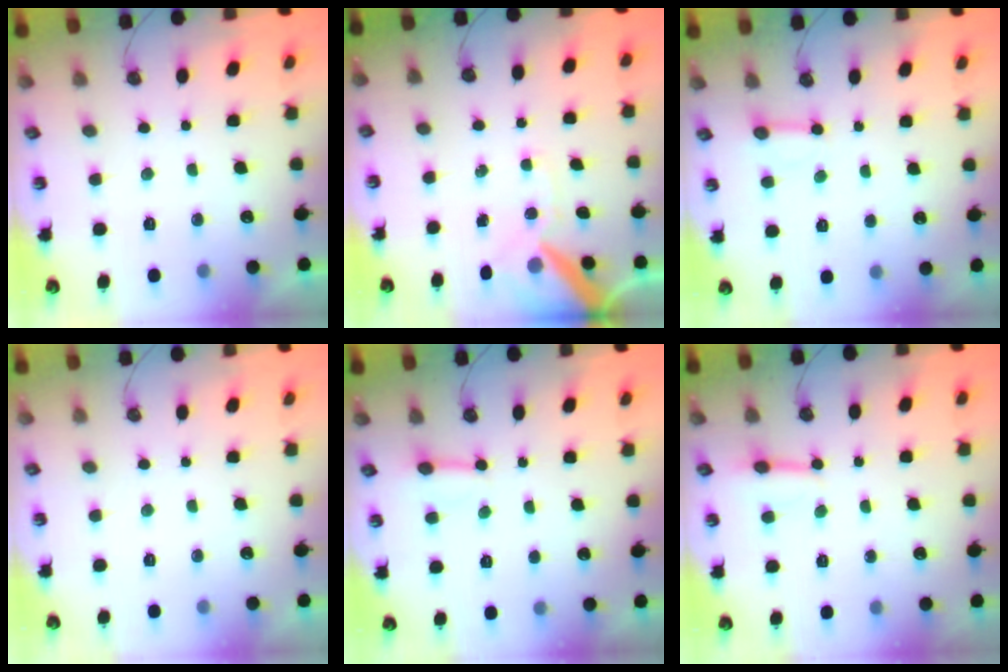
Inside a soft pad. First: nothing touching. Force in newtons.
{"total": 11.7, "press": 11.5, "slide": 1.8}
{"total": 2.7, "press": 2.7, "slide": 0.5}
{"total": 0.0}
{"total": 3.1, "press": 3.1, "slide": 0.7}
{"total": 3.7, "press": 3.6, "slide": 0.4}